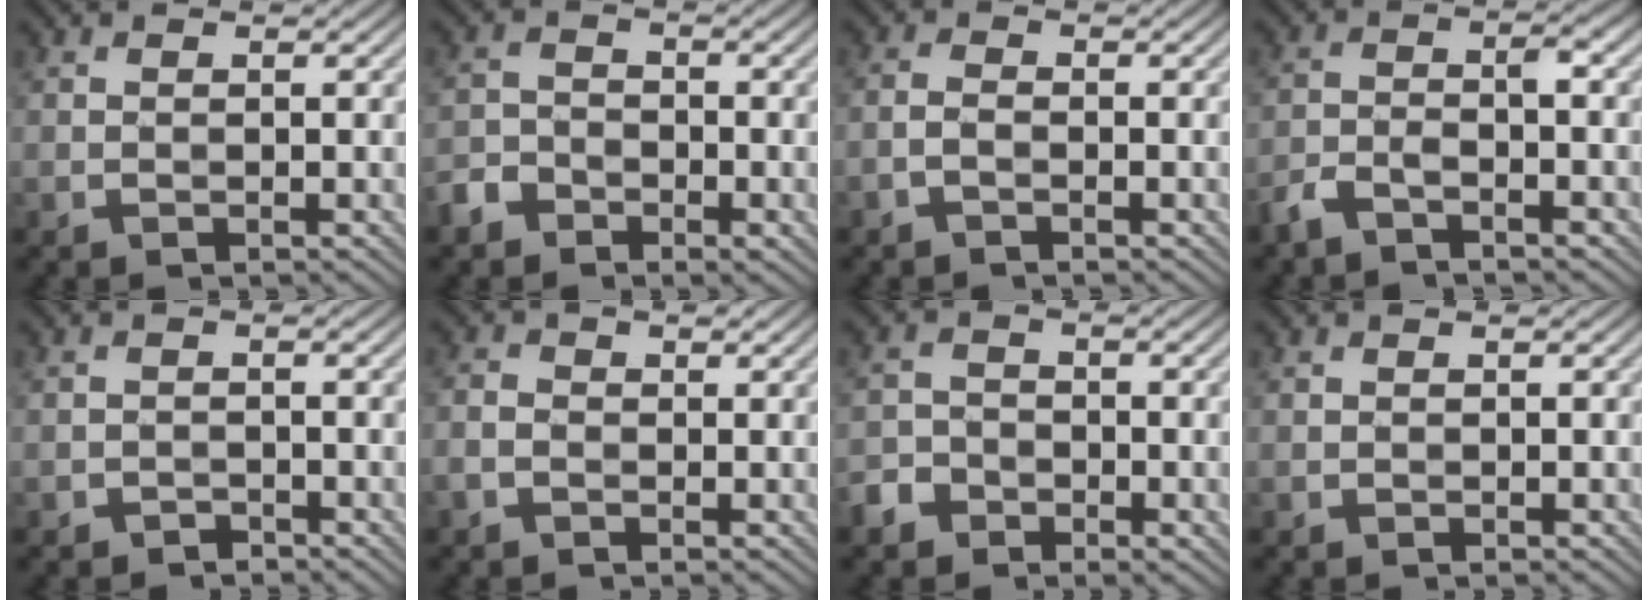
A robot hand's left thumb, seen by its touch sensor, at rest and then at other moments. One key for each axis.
{"total": 4.0, "fx": -2.6, "fy": 2.5, "fz": 1.7, "tx": -0.035, "ty": -0.004, "tz": -0.058}
{"total": 1.5, "fx": -1.0, "fy": 0.5, "fz": 1.0, "tx": -0.024, "ty": 0.002, "tz": -0.026}
{"total": 4.1, "fx": -2.7, "fy": 0.9, "fz": 3.0, "tx": -0.061, "ty": -0.001, "tz": -0.064}
{"total": 1.3, "fx": -1.1, "fy": 0.6, "fz": 0.3, "tx": -0.003, "ty": 0.001, "tz": -0.023}
{"total": 1.8, "fx": -0.7, "fy": 1.2, "fz": 1.1, "tx": -0.027, "ty": 0.003, "tz": -0.021}
{"total": 3.7, "fx": -2.3, "fy": 2.5, "fz": 1.4, "tx": -0.030, "ty": -0.005, "tz": -0.050}
{"total": 0.0}